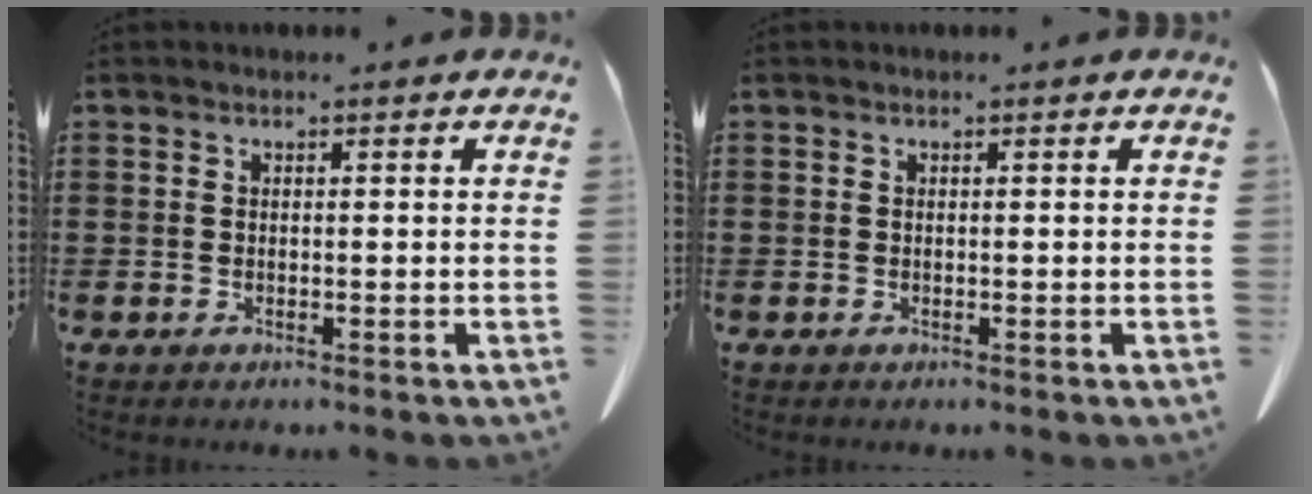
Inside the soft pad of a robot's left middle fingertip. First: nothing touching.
{"total": 0.0}